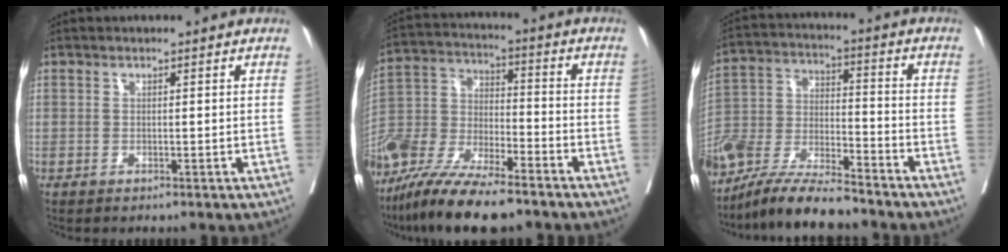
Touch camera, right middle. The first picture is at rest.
{"total": 18.2, "force": [-14.5, 4.2, 10.2], "torque": [-0.231, -0.030, -0.276]}
{"total": 15.2, "force": [-13.2, 2.2, 7.1], "torque": [-0.149, -0.010, -0.250]}